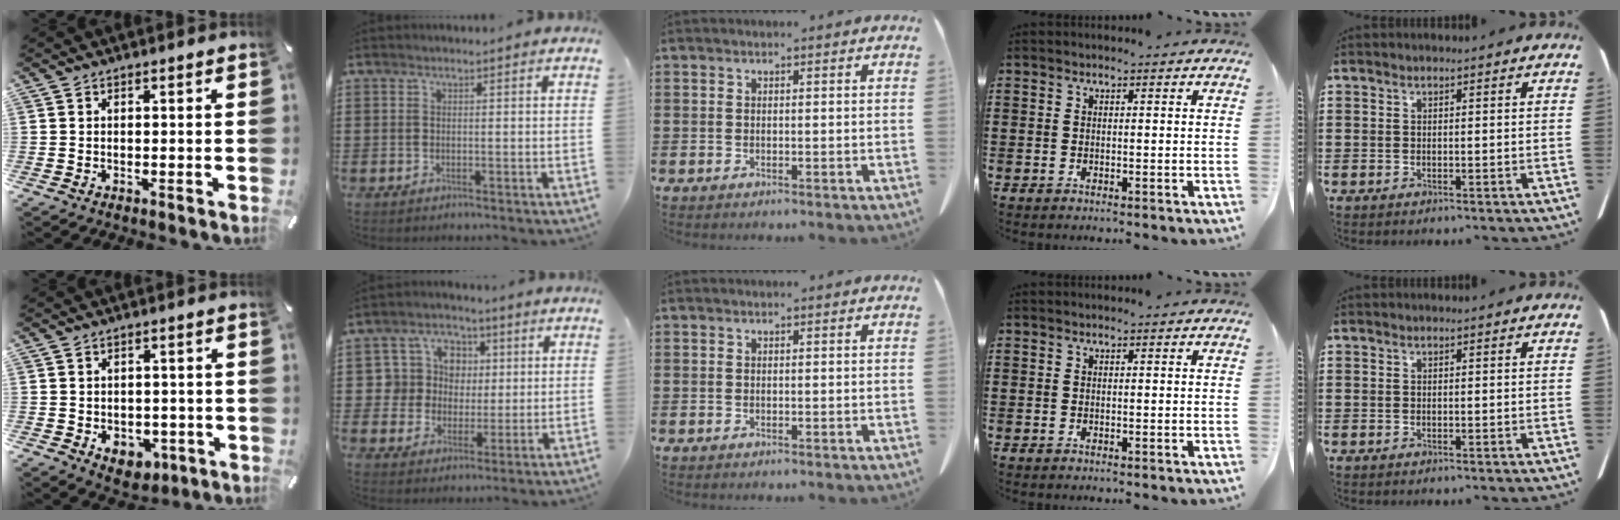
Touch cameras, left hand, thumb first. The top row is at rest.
{"thumb": {"total": 5.3, "force": [-1.4, 4.4, 2.5], "torque": [-0.025, 0.006, -0.023]}, "index": {"total": 7.5, "force": [2.0, 7.0, 1.7], "torque": [-0.063, 0.014, 0.039]}}